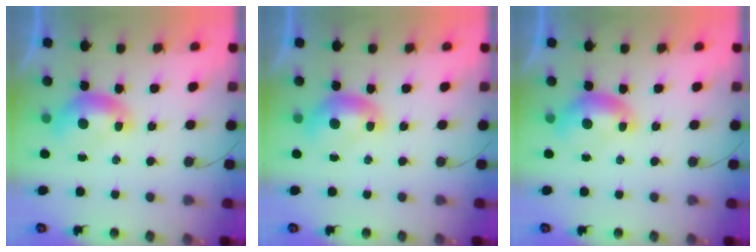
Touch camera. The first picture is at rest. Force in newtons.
{"total": 0.0}
{"total": 0.0}